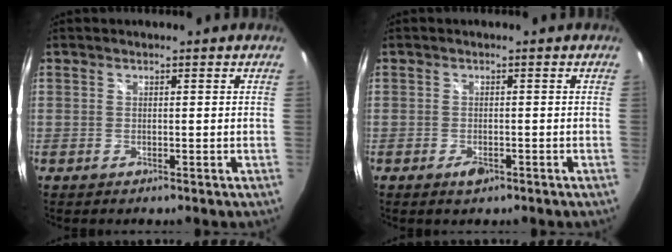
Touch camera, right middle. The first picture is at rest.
{"total": 2.0, "force": [-1.2, 1.0, 1.3], "torque": [-0.024, -0.004, -0.021]}